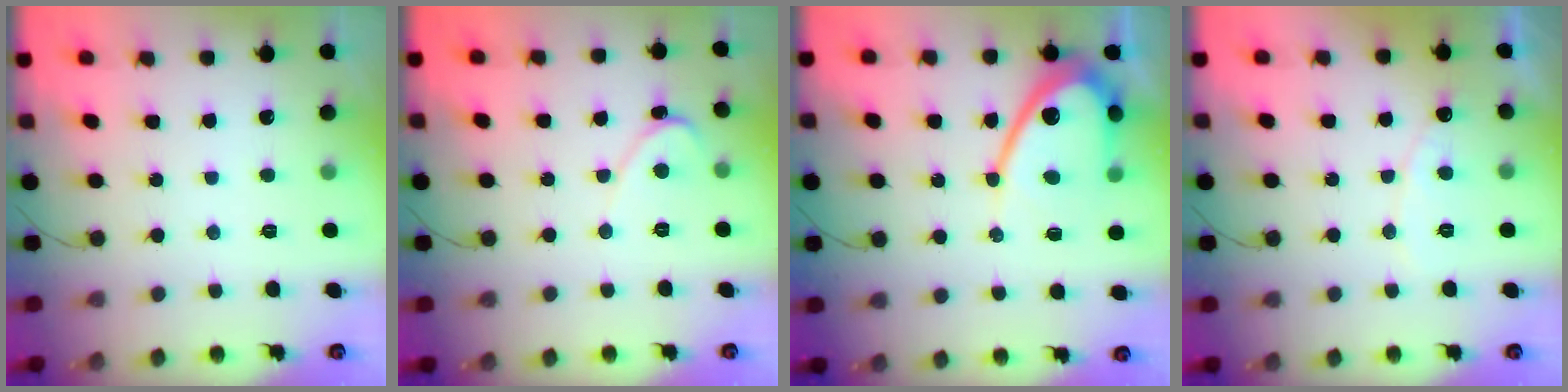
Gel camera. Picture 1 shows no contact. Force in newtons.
{"total": 2.4, "press": 2.4, "slide": 0.2}
{"total": 11.9, "press": 11.9, "slide": 0.8}
{"total": 5.9, "press": 5.9, "slide": 0.5}